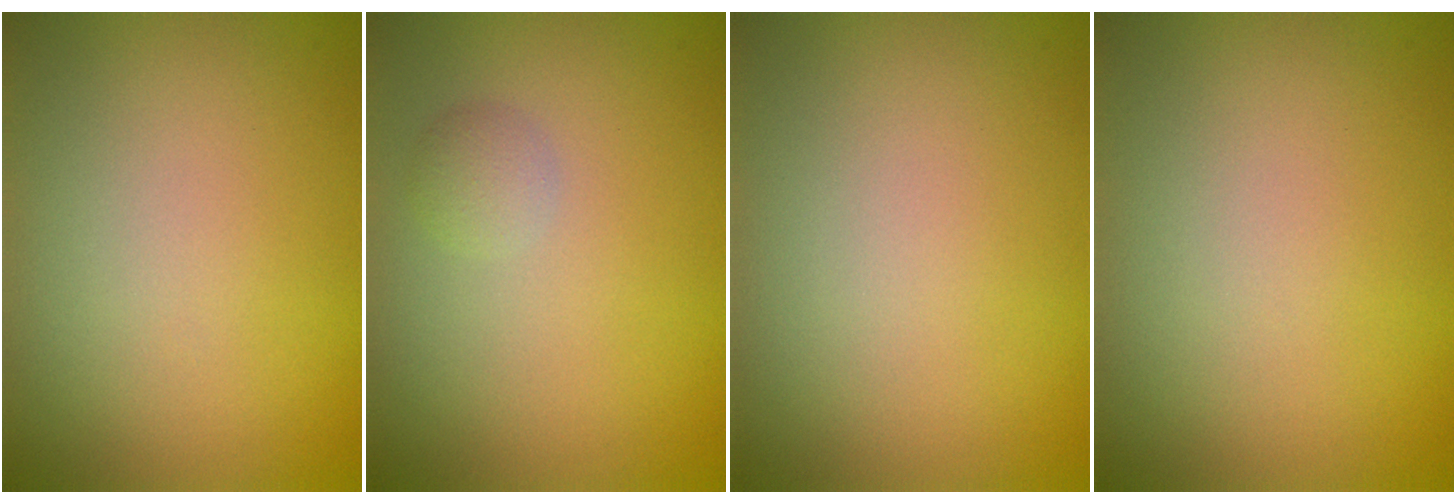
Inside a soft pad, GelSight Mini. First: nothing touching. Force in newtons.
{"total": 1.2, "press": 1.2, "slide": 0.0}
{"total": 0.0}
{"total": 0.0}